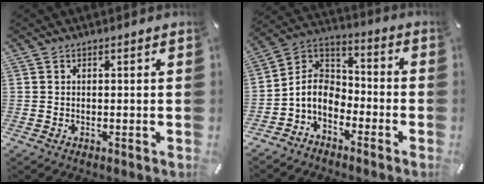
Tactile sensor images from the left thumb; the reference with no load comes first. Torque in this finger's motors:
{"motor_torque": [0.75, 2.53, 0.52, 0.58, 0.13]}